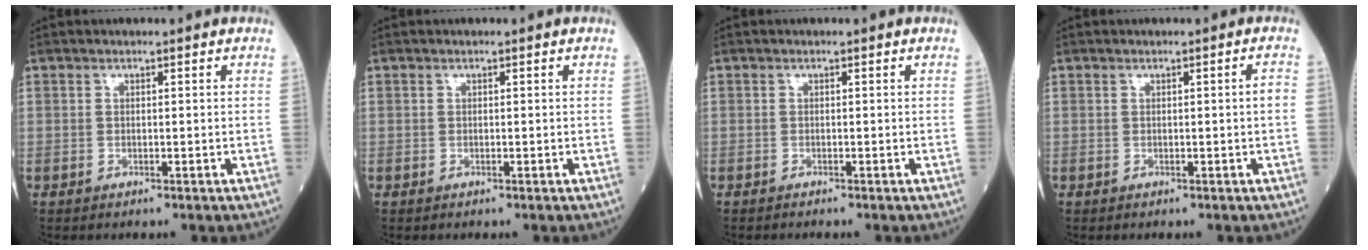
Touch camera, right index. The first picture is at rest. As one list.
[{"total": 0.0}, {"total": 0.5, "force": [-0.5, 0.0, 0.1], "torque": [-0.002, -0.001, -0.011]}, {"total": 1.2, "force": [-0.2, -0.2, 1.2], "torque": [-0.016, 0.000, -0.001]}]